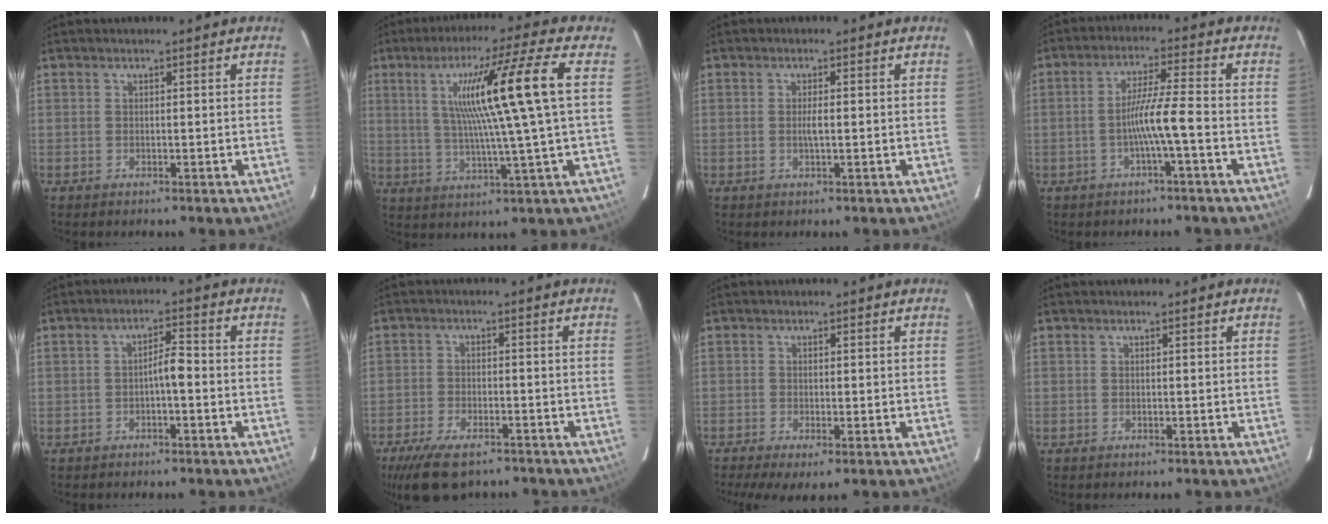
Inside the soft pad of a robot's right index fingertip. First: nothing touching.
{"total": 15.0, "force": [3.2, -2.0, 14.5], "torque": [-0.240, 0.012, 0.053]}
{"total": 1.9, "force": [-0.2, 0.2, 1.8], "torque": [-0.038, 0.001, -0.003]}
{"total": 6.2, "force": [-1.9, -0.7, 5.9], "torque": [-0.111, 0.008, -0.034]}
{"total": 3.2, "force": [-0.8, 0.7, 3.0], "torque": [-0.046, 0.010, -0.014]}
{"total": 10.2, "force": [-7.8, 3.7, 5.6], "torque": [-0.098, -0.013, -0.128]}
{"total": 5.0, "force": [-2.4, 1.5, 4.1], "torque": [-0.076, -0.013, -0.042]}
{"total": 0.0}